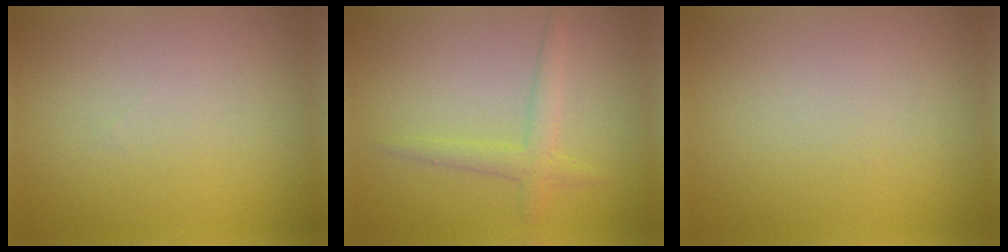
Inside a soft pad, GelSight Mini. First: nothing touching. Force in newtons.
{"total": 2.3, "press": 2.3, "slide": 0.2}
{"total": 0.0}